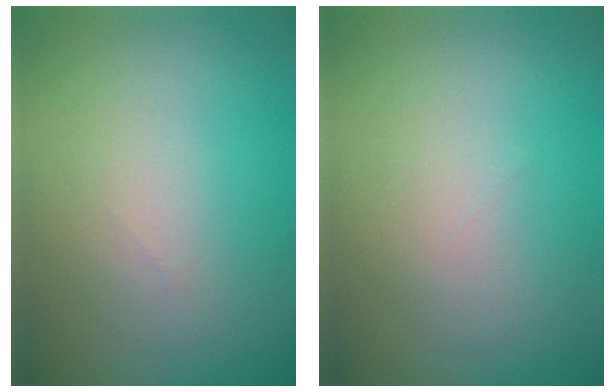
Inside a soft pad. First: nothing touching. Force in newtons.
{"total": 0.0}